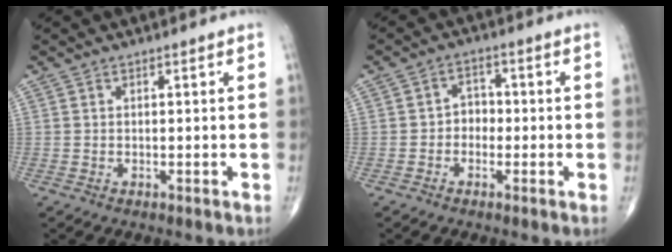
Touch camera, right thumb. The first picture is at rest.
{"total": 3.2, "force": [-0.9, 2.6, 1.6], "torque": [0.000, 0.017, -0.026]}